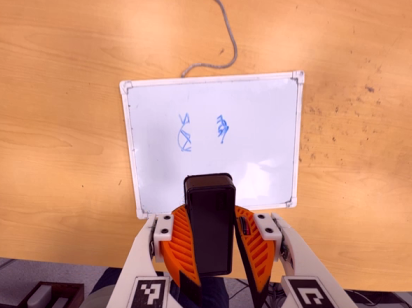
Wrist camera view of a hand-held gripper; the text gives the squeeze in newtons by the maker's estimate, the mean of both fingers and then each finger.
{"total": 10.0, "left": 9.8, "right": 10.2}